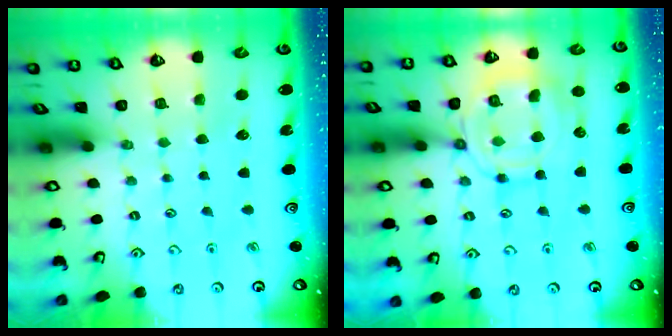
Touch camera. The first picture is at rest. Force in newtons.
{"total": 12.4, "press": 12.3, "slide": 1.3}